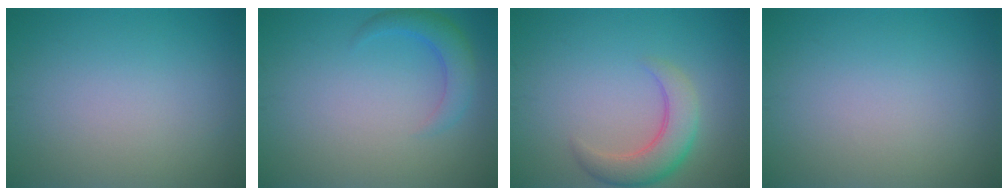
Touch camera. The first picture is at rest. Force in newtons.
{"total": 2.7, "press": 2.6, "slide": 0.3}
{"total": 4.2, "press": 4.2, "slide": 0.4}
{"total": 0.0}